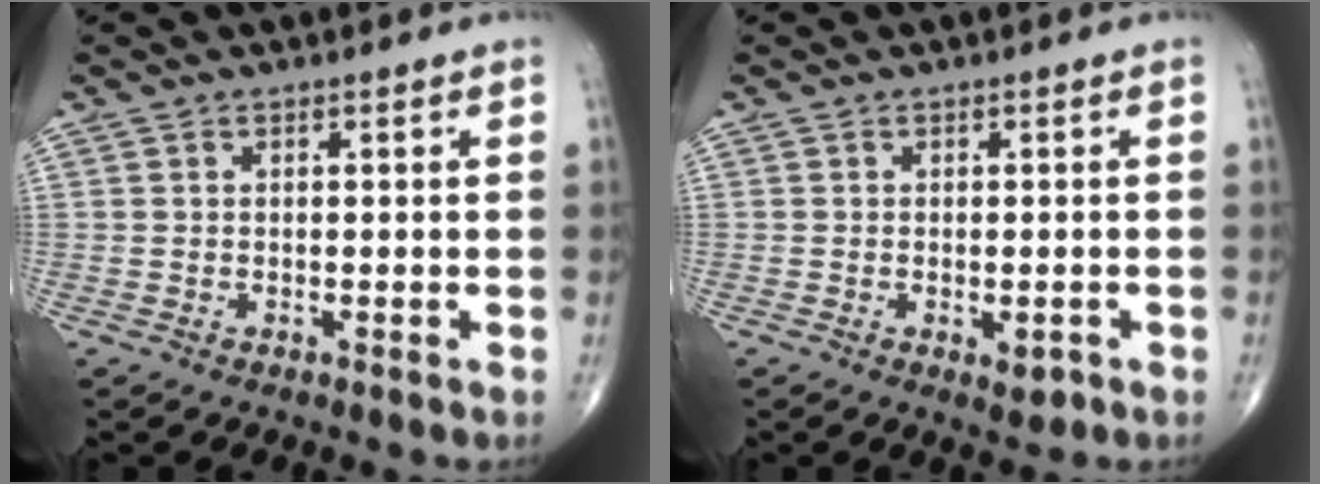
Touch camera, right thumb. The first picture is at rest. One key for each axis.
{"total": 2.6, "fx": -0.9, "fy": 1.2, "fz": 2.1, "tx": -0.017, "ty": 0.000, "tz": -0.008}